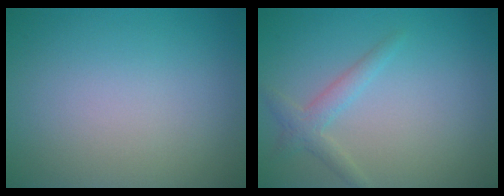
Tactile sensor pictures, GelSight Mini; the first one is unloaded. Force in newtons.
{"total": 1.9, "press": 1.9, "slide": 0.1}